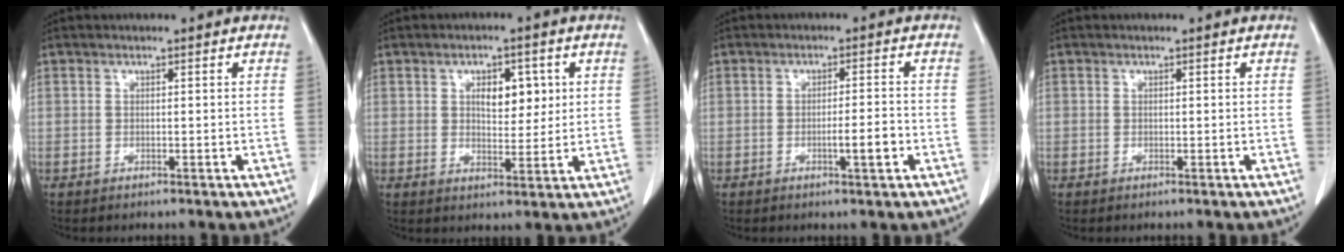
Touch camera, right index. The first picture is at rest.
{"total": 5.5, "force": [1.7, 2.8, 4.4], "torque": [-0.064, 0.003, 0.029]}
{"total": 3.6, "force": [-1.3, 0.2, 3.4], "torque": [-0.053, -0.002, -0.019]}
{"total": 0.0}